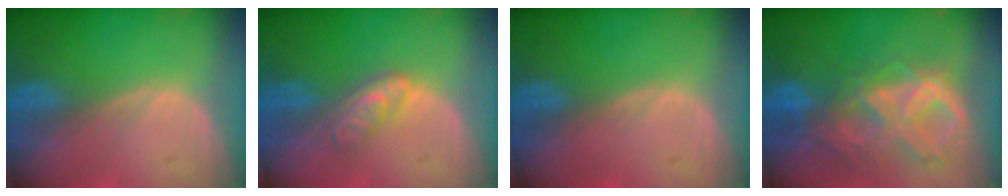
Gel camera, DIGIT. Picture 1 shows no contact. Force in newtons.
{"total": 4.7, "press": 3.9, "slide": 2.5}
{"total": 0.0}
{"total": 10.6, "press": 8.9, "slide": 5.7}